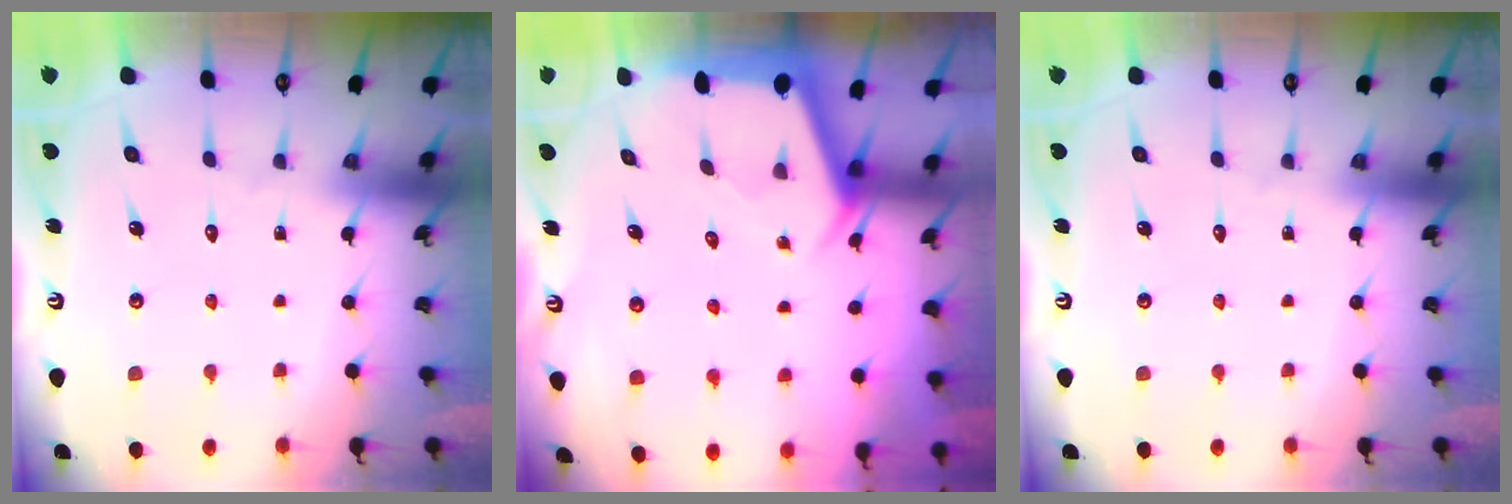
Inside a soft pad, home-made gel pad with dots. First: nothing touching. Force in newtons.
{"total": 2.4, "press": 2.4, "slide": 0.3}
{"total": 0.0}